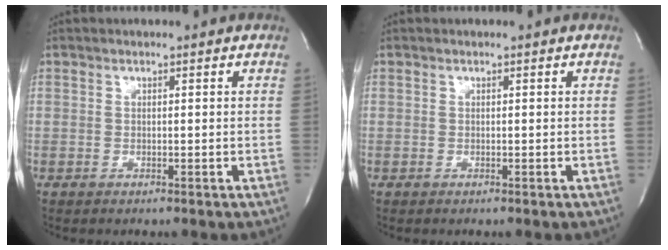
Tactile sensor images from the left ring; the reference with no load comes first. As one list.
[{"total": 0.0}]